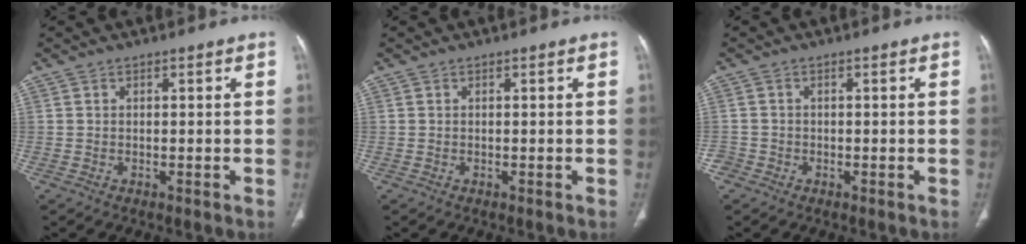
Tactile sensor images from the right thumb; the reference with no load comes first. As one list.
[{"total": 0.0}, {"total": 1.9, "force": [-1.1, 1.5, 0.0], "torque": [0.001, 0.008, -0.026]}]